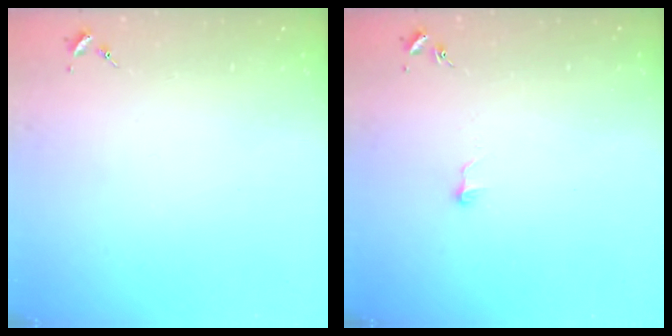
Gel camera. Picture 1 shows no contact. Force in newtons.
{"total": 3.6, "press": 3.6, "slide": 0.3}